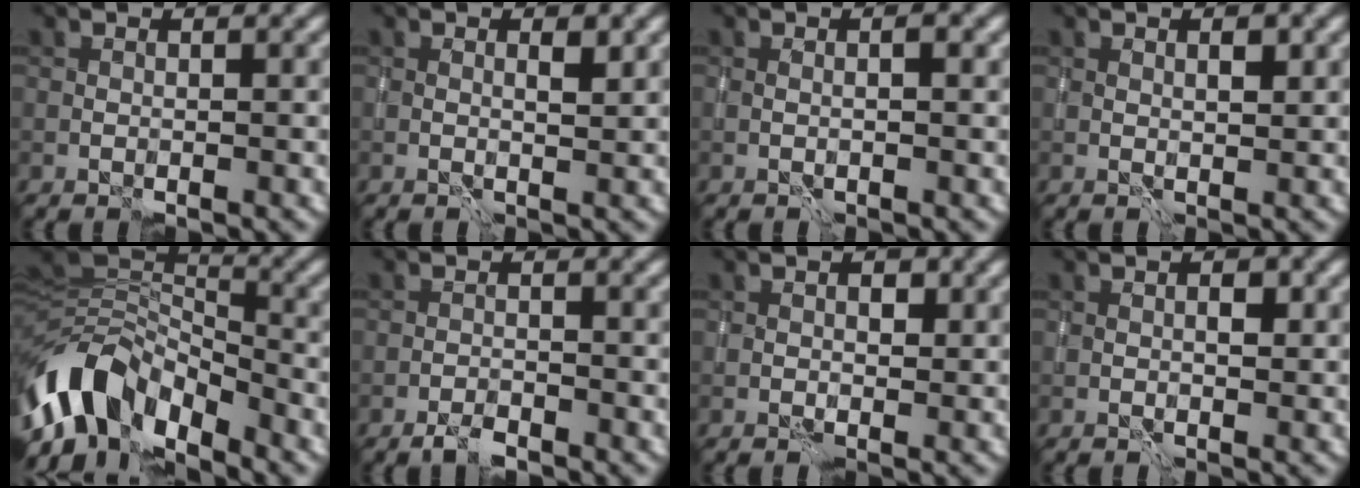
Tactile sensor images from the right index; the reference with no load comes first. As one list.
[{"total": 1.2, "force": [0.6, 0.2, 1.1], "torque": [-0.015, -0.002, 0.009]}, {"total": 1.0, "force": [0.3, 0.3, 1.0], "torque": [-0.001, -0.006, 0.000]}, {"total": 1.3, "force": [0.7, 0.4, 1.0], "torque": [-0.011, -0.002, 0.012]}, {"total": 8.8, "force": [-5.0, 5.0, 5.2], "torque": [-0.086, -0.004, -0.098]}, {"total": 1.6, "force": [-1.3, 0.6, 0.7], "torque": [-0.011, 0.000, -0.028]}, {"total": 1.1, "force": [0.1, 0.8, 0.7], "torque": [-0.003, 0.000, 0.000]}, {"total": 1.2, "force": [0.2, 0.5, 1.0], "torque": [-0.012, 0.000, 0.002]}]